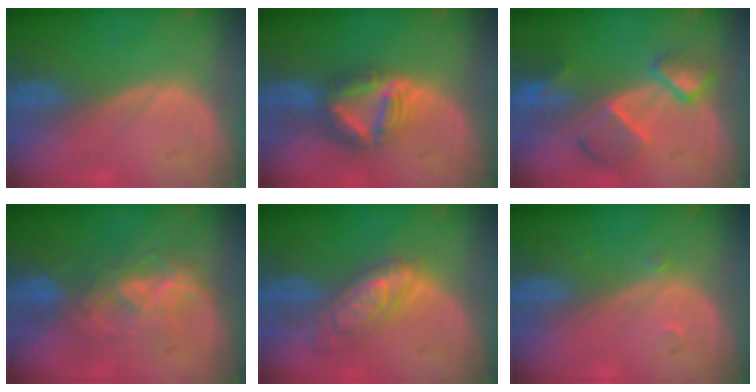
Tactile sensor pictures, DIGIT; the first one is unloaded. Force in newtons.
{"total": 7.9, "press": 6.8, "slide": 4.0}
{"total": 7.6, "press": 6.7, "slide": 3.7}
{"total": 6.7, "press": 6.5, "slide": 1.5}
{"total": 7.3, "press": 7.3, "slide": 0.5}
{"total": 0.9, "press": 0.7, "slide": 0.5}